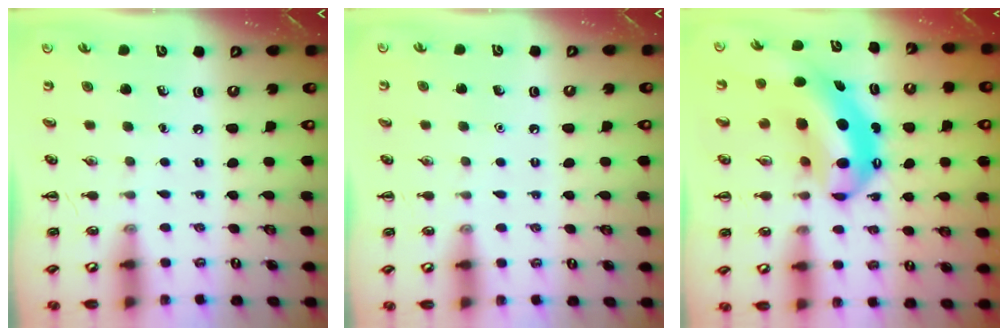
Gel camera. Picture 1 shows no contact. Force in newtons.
{"total": 1.6, "press": 1.6, "slide": 0.1}
{"total": 9.9, "press": 9.6, "slide": 2.3}